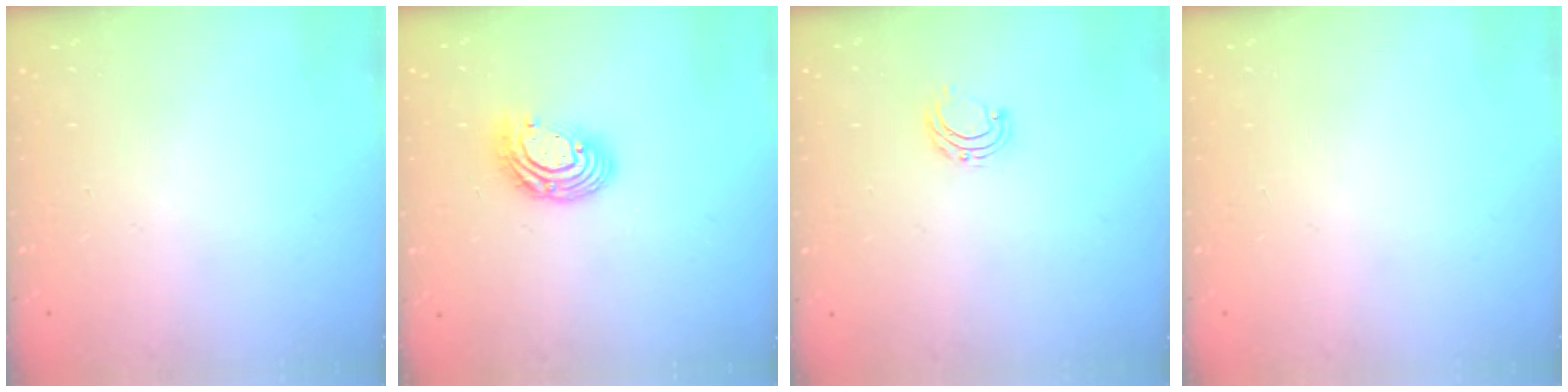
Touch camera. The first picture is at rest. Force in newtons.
{"total": 9.9, "press": 9.9, "slide": 0.8}
{"total": 5.9, "press": 5.9, "slide": 0.5}
{"total": 0.0}